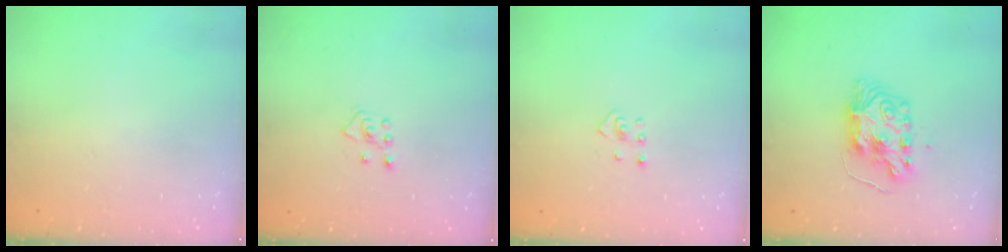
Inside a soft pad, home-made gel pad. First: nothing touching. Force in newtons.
{"total": 4.1, "press": 4.1, "slide": 0.5}
{"total": 2.4, "press": 2.3, "slide": 0.4}
{"total": 9.1, "press": 9.0, "slide": 0.9}